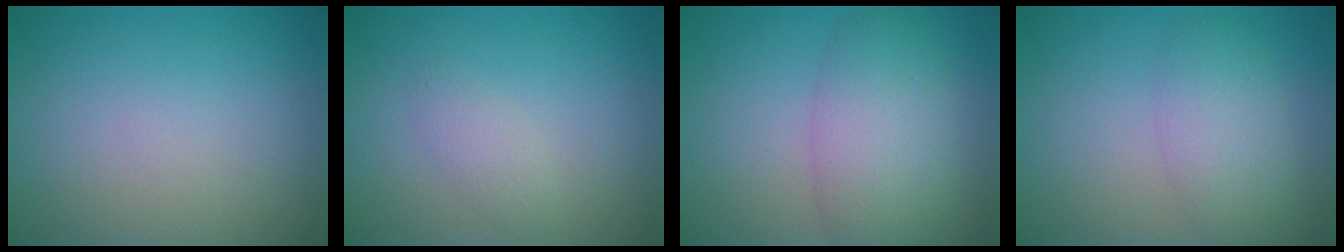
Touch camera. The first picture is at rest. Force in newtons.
{"total": 1.5, "press": 1.5, "slide": 0.0}
{"total": 6.1, "press": 6.1, "slide": 0.2}
{"total": 3.7, "press": 3.7, "slide": 0.1}